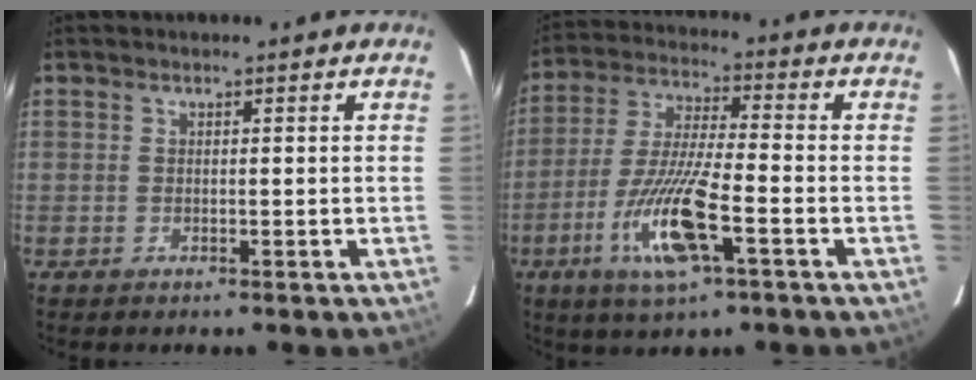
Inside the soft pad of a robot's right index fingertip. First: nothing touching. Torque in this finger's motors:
{"motor_torque": [0.36, -0.06, 0.19, 0.18]}